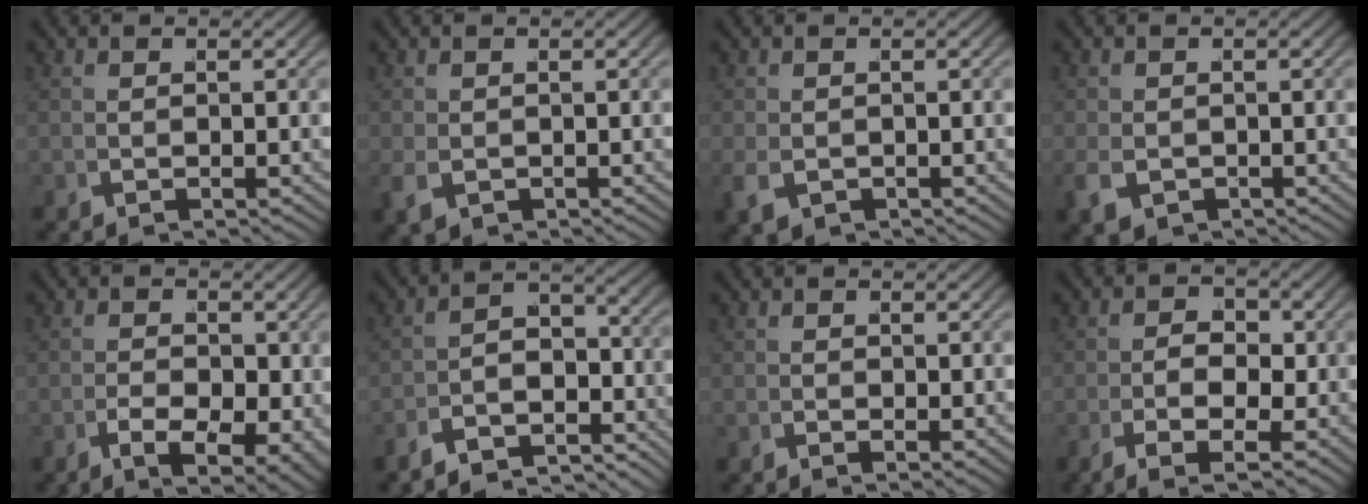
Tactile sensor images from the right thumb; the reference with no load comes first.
{"total": 1.7, "force": [-0.4, 1.4, 1.0], "torque": [-0.027, -0.008, 0.002]}
{"total": 2.1, "force": [-0.7, 1.6, 1.1], "torque": [-0.032, -0.011, -0.002]}
{"total": 2.9, "force": [-1.2, 2.2, 1.4], "torque": [-0.036, -0.014, -0.010]}
{"total": 6.1, "force": [-1.7, 3.6, 4.6], "torque": [-0.080, -0.025, -0.016]}
{"total": 8.0, "force": [-5.1, 4.4, 4.3], "torque": [-0.066, -0.027, -0.081]}
{"total": 0.6, "force": [0.2, 0.2, 0.5], "torque": [-0.004, 0.000, 0.005]}
{"total": 4.7, "force": [-0.8, 2.4, 3.9], "torque": [-0.053, -0.008, -0.016]}